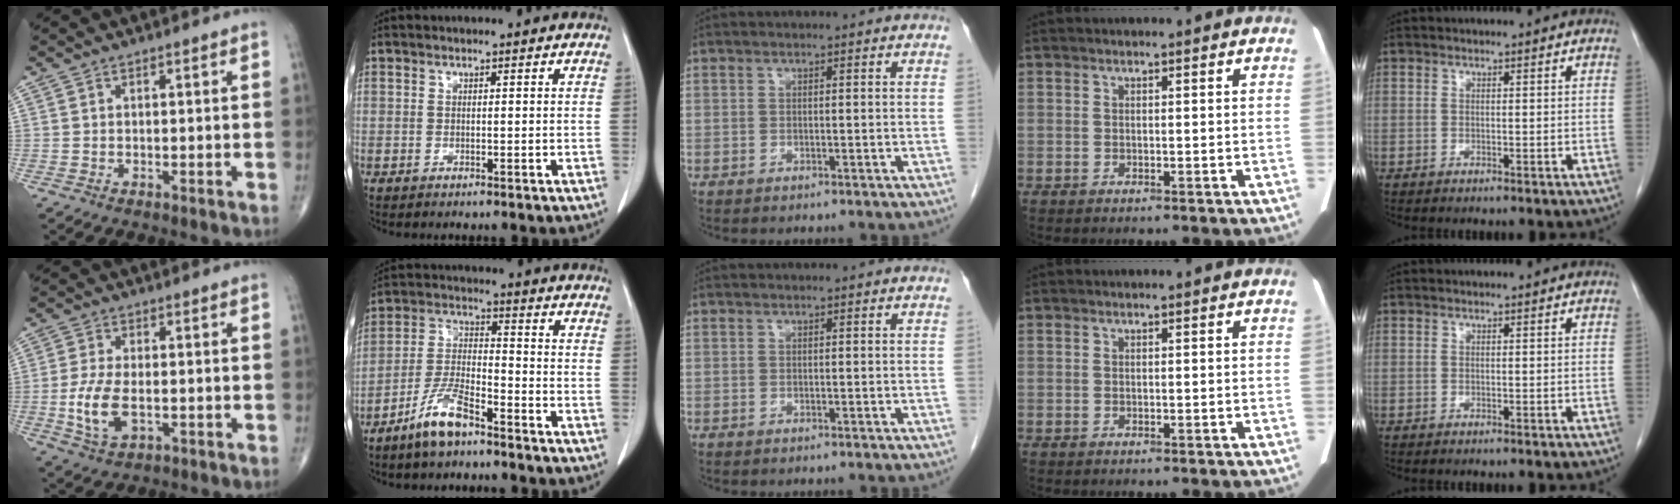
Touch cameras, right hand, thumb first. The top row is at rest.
{"thumb": {"total": 8.2, "force": [-1.6, 4.3, 6.8], "torque": [-0.141, -0.001, -0.027]}, "index": {"total": 7.9, "force": [-5.8, 1.8, 5.0], "torque": [-0.114, -0.009, -0.116]}}